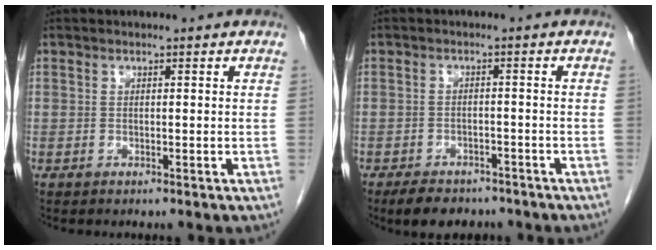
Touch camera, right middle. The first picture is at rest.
{"total": 6.4, "force": [-5.2, 3.1, 2.3], "torque": [-0.033, 0.000, -0.073]}